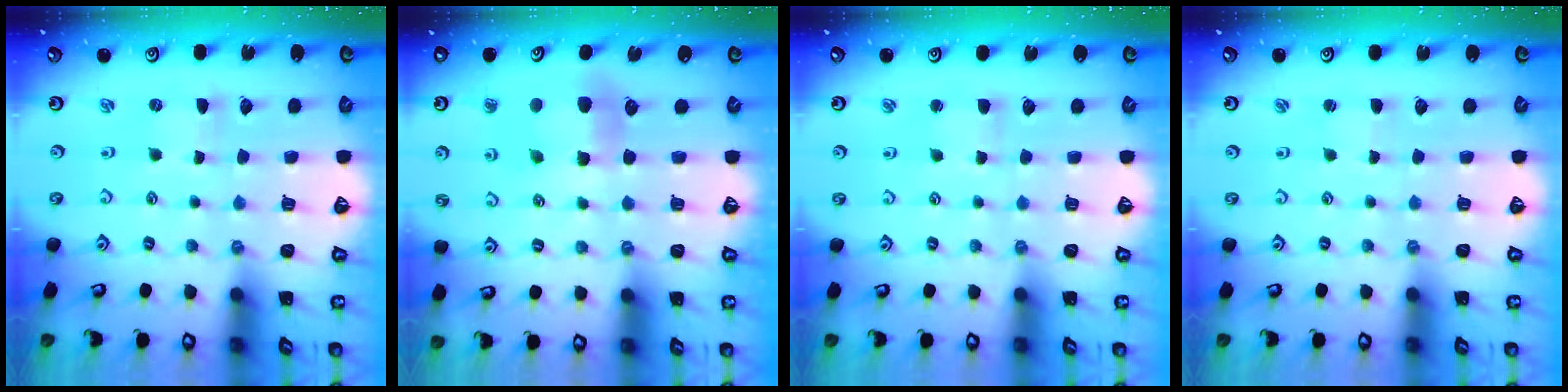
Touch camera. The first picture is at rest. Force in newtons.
{"total": 6.4, "press": 6.3, "slide": 0.9}
{"total": 4.3, "press": 4.2, "slide": 0.6}
{"total": 1.6, "press": 1.6, "slide": 0.3}